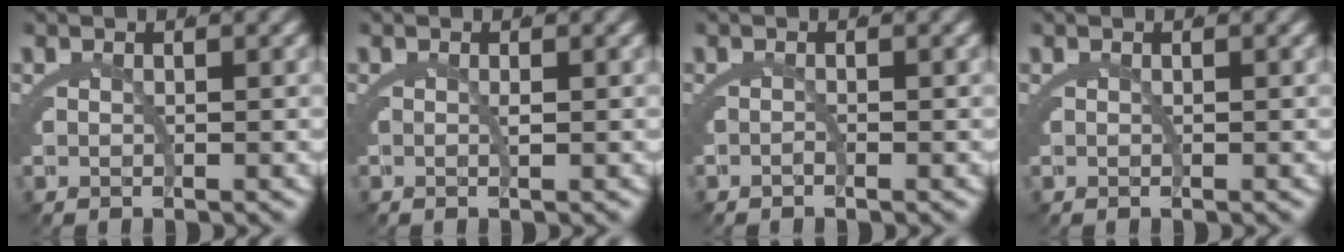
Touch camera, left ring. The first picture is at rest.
{"total": 0.7, "force": [0.1, 0.3, 0.6], "torque": [-0.011, -0.003, 0.001]}
{"total": 0.6, "force": [-0.5, 0.1, 0.4], "torque": [-0.006, -0.003, -0.009]}
{"total": 0.0}